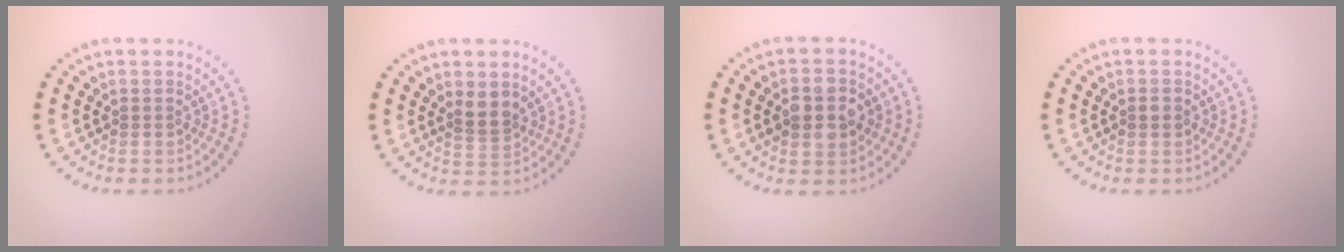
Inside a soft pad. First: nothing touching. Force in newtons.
{"total": 2.1, "press": 1.7, "slide": 1.2}
{"total": 4.0, "press": 4.0, "slide": 0.2}
{"total": 1.1, "press": 1.1, "slide": 0.1}